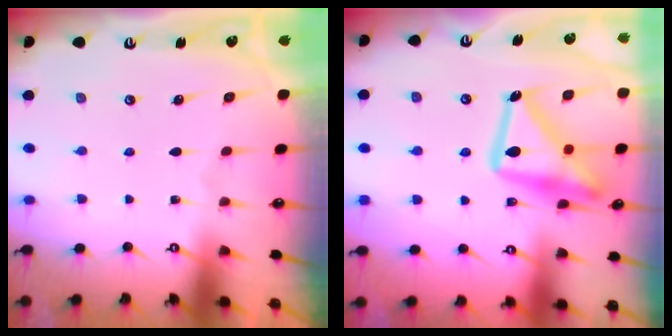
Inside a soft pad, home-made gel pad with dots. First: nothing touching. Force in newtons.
{"total": 20.6, "press": 20.5, "slide": 1.5}